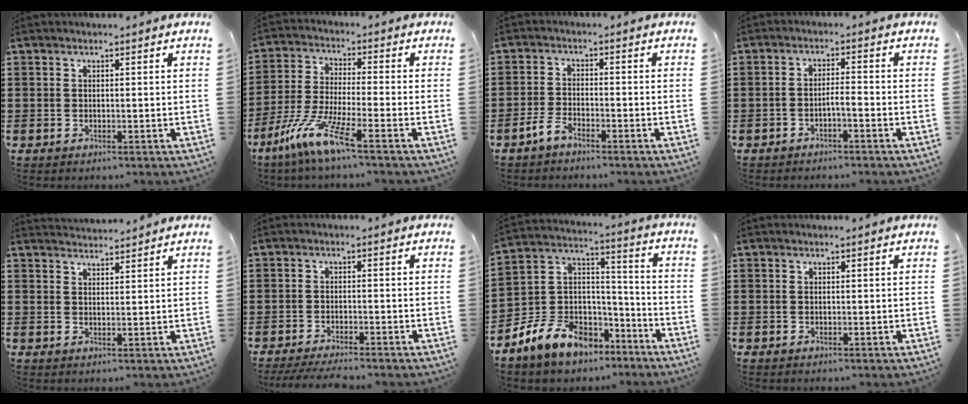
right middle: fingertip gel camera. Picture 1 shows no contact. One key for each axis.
{"total": 9.3, "fx": -6.3, "fy": 0.9, "fz": 6.7, "tx": -0.155, "ty": -0.014, "tz": -0.128}
{"total": 3.4, "fx": -2.7, "fy": 1.1, "fz": 1.7, "tx": -0.045, "ty": 0.005, "tz": -0.057}
{"total": 2.1, "fx": -1.7, "fy": 0.1, "fz": 1.2, "tx": -0.025, "ty": 0.003, "tz": -0.034}
{"total": 2.2, "fx": 2.2, "fy": 0.0, "fz": -0.1, "tx": -0.003, "ty": -0.001, "tz": 0.043}
{"total": 3.4, "fx": -3.3, "fy": 0.1, "fz": 1.0, "tx": -0.023, "ty": -0.004, "tz": -0.067}
{"total": 9.2, "fx": -6.7, "fy": 5.7, "fz": 2.6, "tx": -0.083, "ty": 0.010, "tz": -0.133}
{"total": 0.0}